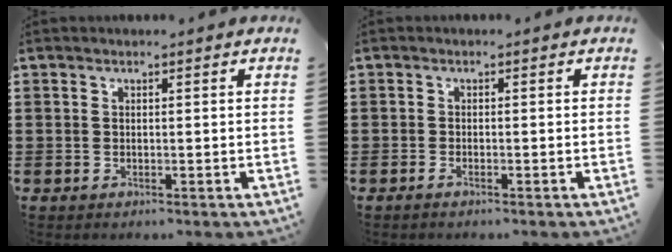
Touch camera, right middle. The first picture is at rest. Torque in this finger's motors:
{"motor_torque": [-0.26, 0.53, -0.03, -0.01]}